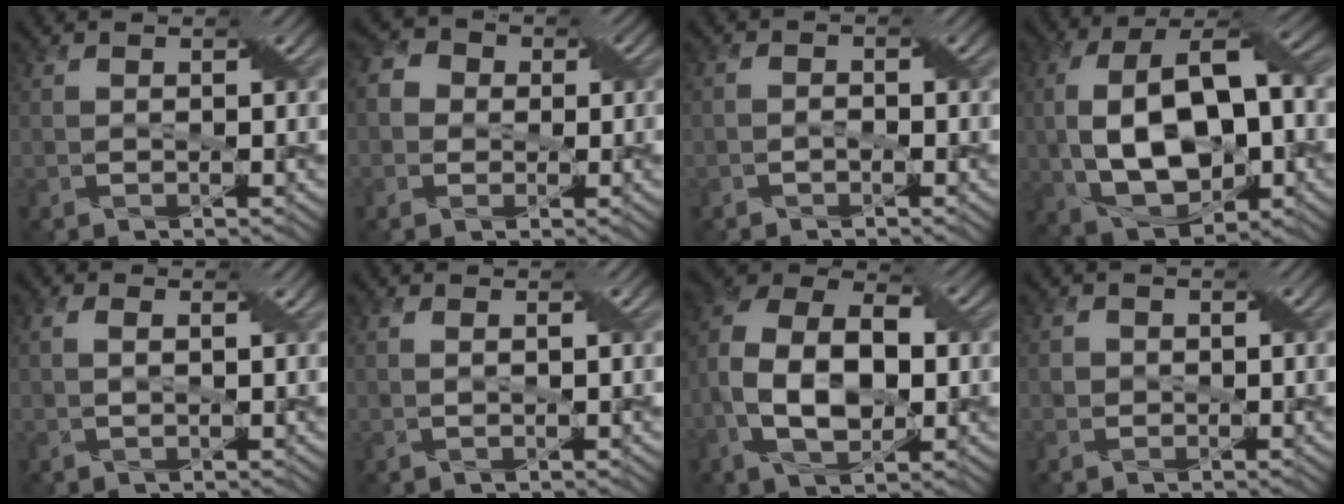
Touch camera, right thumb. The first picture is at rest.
{"total": 3.9, "force": [0.0, 3.6, 1.4], "torque": [-0.040, 0.009, -0.010]}
{"total": 1.1, "force": [-0.7, 0.7, 0.5], "torque": [-0.011, 0.004, -0.013]}
{"total": 16.1, "force": [-1.0, 9.3, 13.1], "torque": [-0.255, 0.001, -0.018]}
{"total": 2.6, "force": [0.9, 1.4, 2.0], "torque": [-0.039, -0.002, 0.018]}
{"total": 1.1, "force": [0.6, 0.4, 0.9], "torque": [-0.020, -0.002, 0.016]}
{"total": 12.2, "force": [-1.7, 7.5, 9.5], "torque": [-0.197, 0.002, -0.034]}
{"total": 1.4, "force": [0.2, 1.4, 0.2], "torque": [-0.008, -0.003, 0.002]}